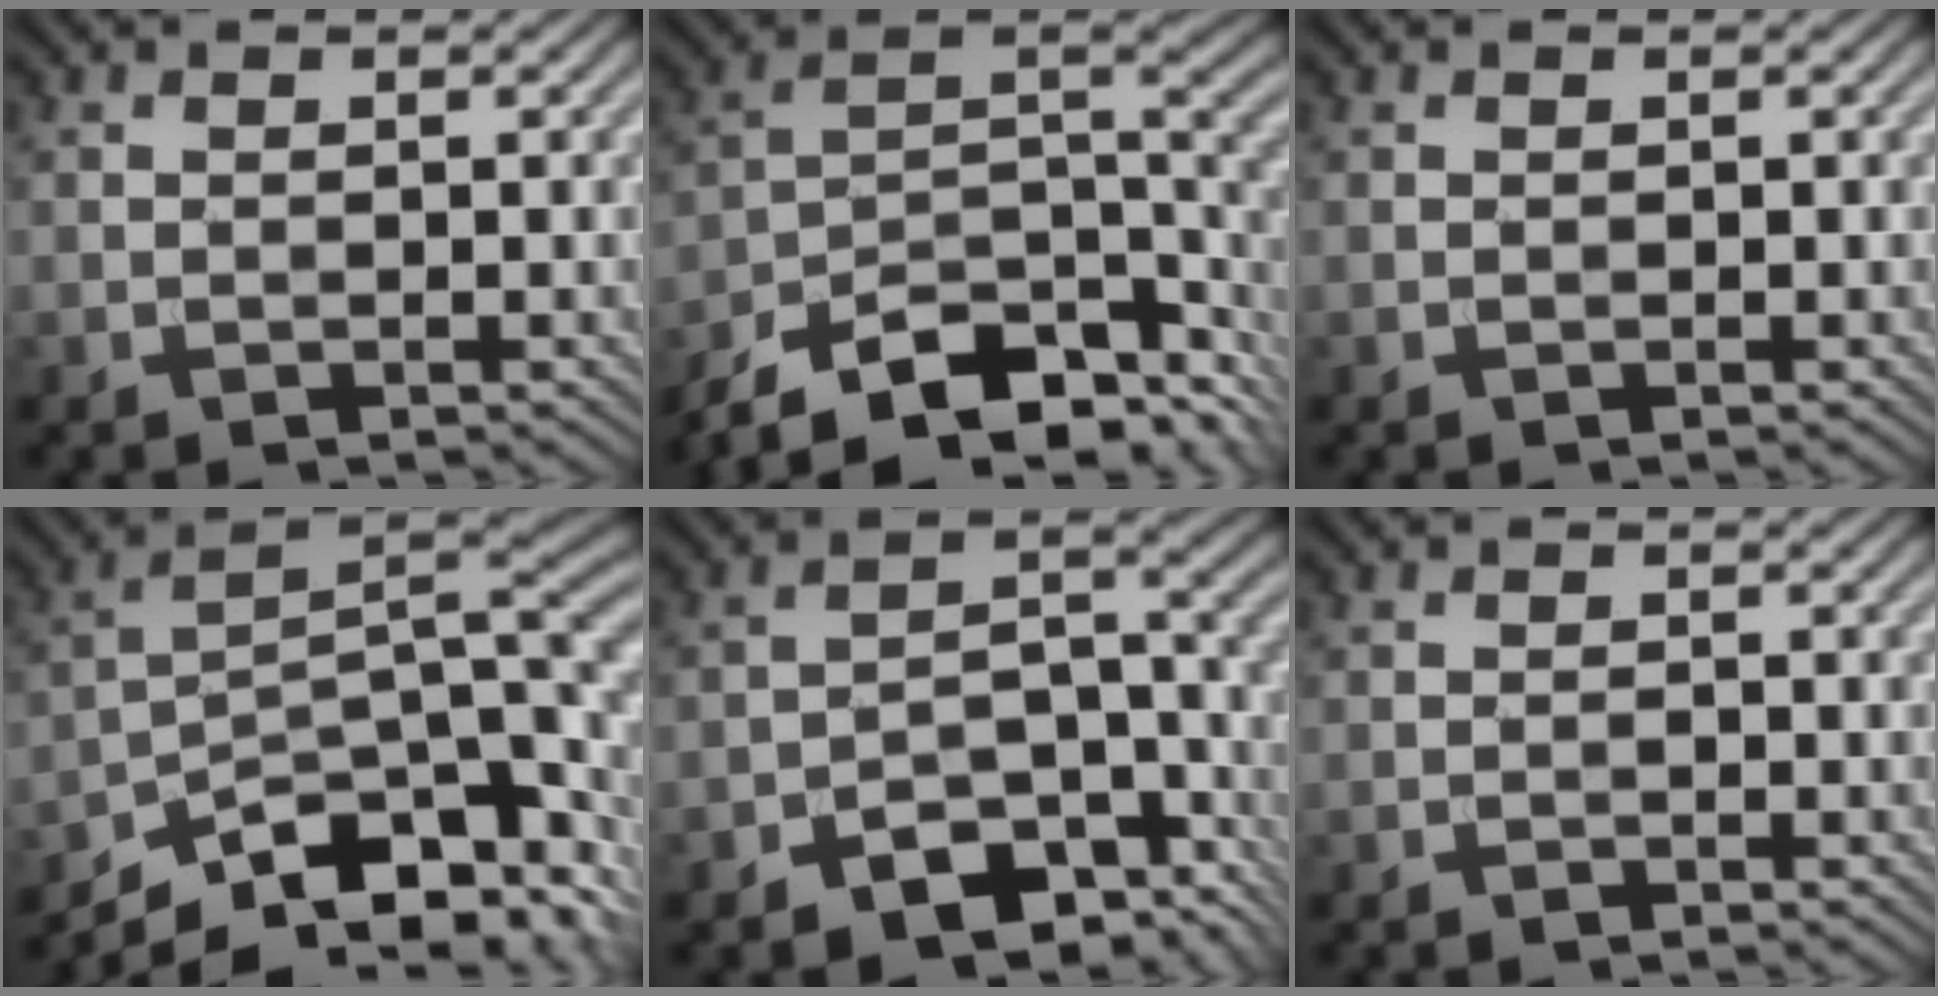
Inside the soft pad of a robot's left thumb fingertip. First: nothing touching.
{"total": 14.6, "force": [-10.2, 5.7, 8.8], "torque": [-0.186, -0.019, -0.160]}
{"total": 0.0}
{"total": 15.5, "force": [-8.4, 6.5, 11.3], "torque": [-0.198, -0.025, -0.125]}
{"total": 10.3, "force": [-6.3, 5.4, 6.2], "torque": [-0.086, -0.010, -0.113]}
{"total": 0.6, "force": [-0.4, 0.3, 0.4], "torque": [-0.002, 0.000, -0.006]}